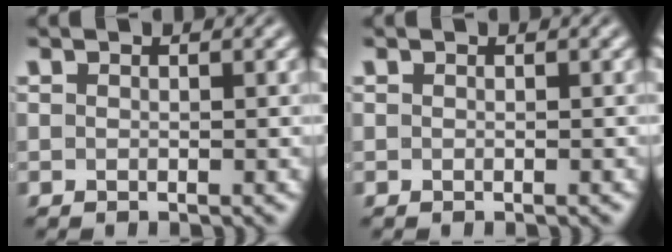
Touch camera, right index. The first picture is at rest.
{"total": 0.0}